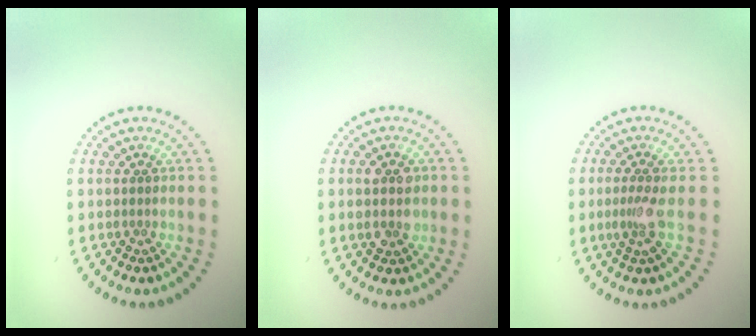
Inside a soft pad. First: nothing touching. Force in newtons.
{"total": 2.8, "press": 2.8, "slide": 0.3}
{"total": 2.1, "press": 1.6, "slide": 1.3}